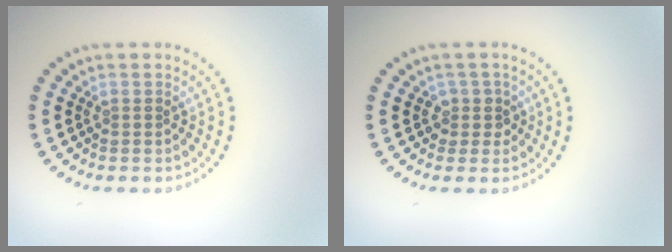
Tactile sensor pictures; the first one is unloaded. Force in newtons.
{"total": 1.7, "press": 1.3, "slide": 1.0}